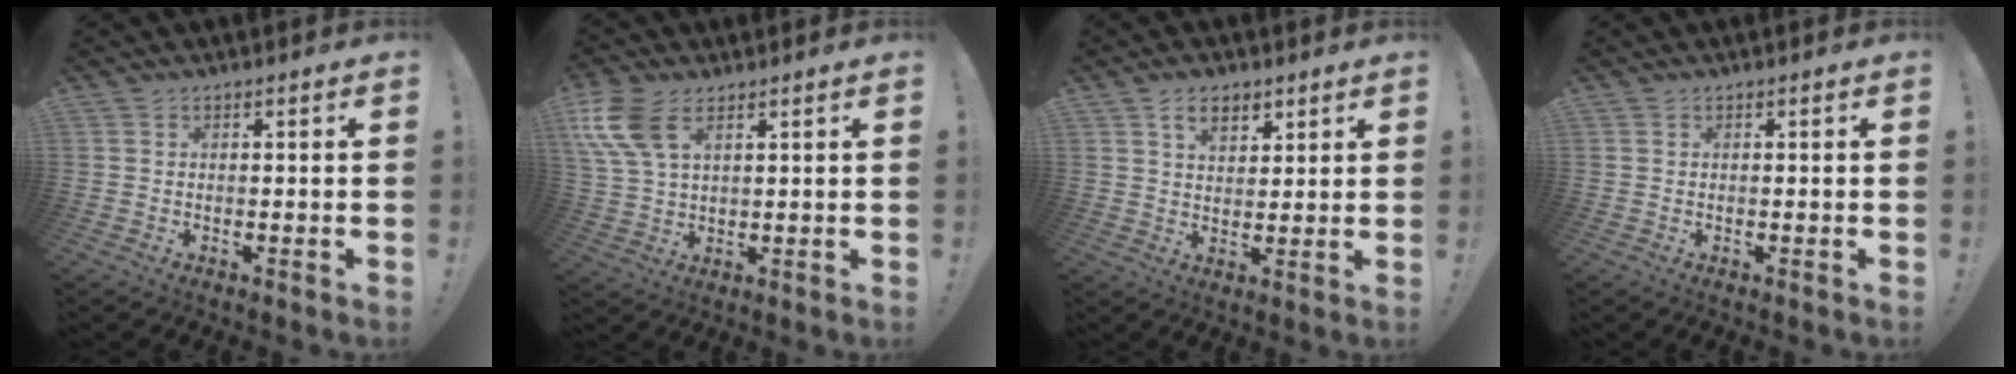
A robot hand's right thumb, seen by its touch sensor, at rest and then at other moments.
{"total": 11.0, "force": [5.2, 5.9, 7.7], "torque": [-0.167, -0.012, 0.101]}
{"total": 6.4, "force": [3.8, 3.8, 3.5], "torque": [-0.056, -0.008, 0.069]}
{"total": 0.0}